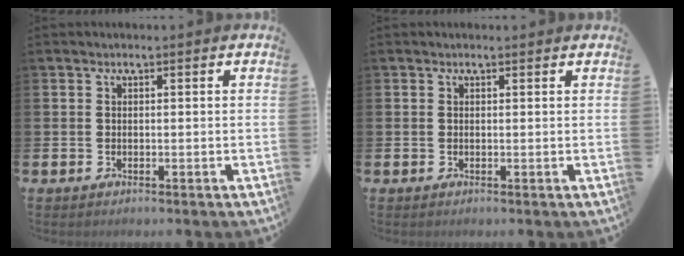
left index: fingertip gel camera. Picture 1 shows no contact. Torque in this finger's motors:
{"motor_torque": [0.99, -1.15, 0.17, 0.04]}